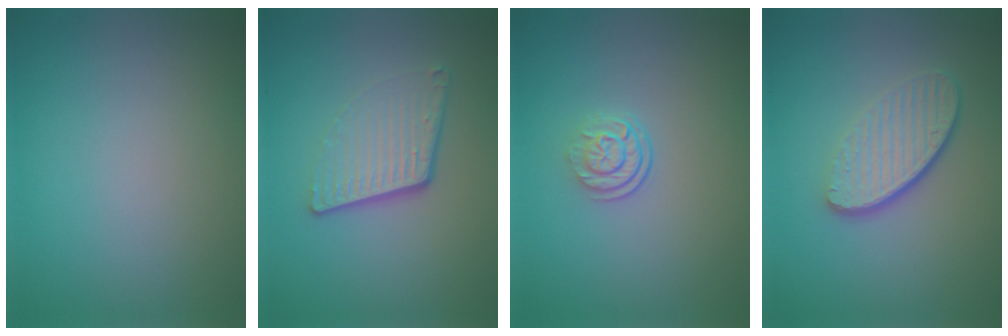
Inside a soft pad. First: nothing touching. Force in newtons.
{"total": 4.3, "press": 2.8, "slide": 3.3}
{"total": 2.6, "press": 1.8, "slide": 1.9}
{"total": 4.6, "press": 3.2, "slide": 3.3}